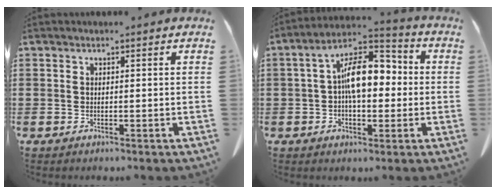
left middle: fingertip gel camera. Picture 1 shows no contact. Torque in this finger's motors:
{"motor_torque": [2.14, 0.00, 0.88, 0.21]}